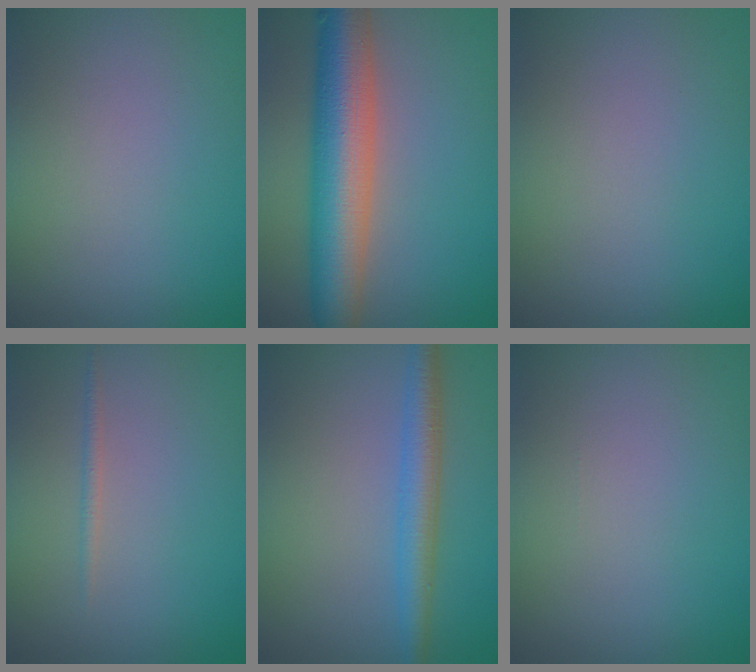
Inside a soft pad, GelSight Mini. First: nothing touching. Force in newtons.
{"total": 8.8, "press": 8.8, "slide": 0.3}
{"total": 0.0}
{"total": 0.8, "press": 0.7, "slide": 0.1}
{"total": 3.5, "press": 3.5, "slide": 0.1}
{"total": 0.0}